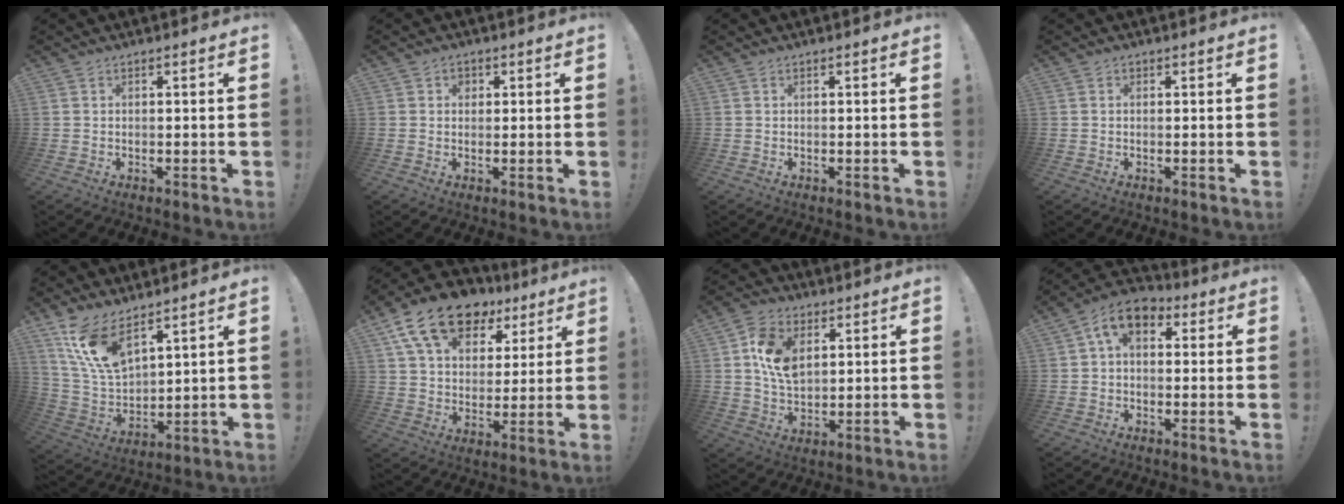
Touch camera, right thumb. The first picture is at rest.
{"total": 2.1, "force": [0.4, 1.8, 1.0], "torque": [-0.013, 0.001, 0.005]}
{"total": 0.0}
{"total": 0.0}
{"total": 13.7, "force": [9.6, 5.9, 7.8], "torque": [-0.170, -0.057, 0.186]}
{"total": 18.3, "force": [11.1, 10.5, 10.1], "torque": [-0.167, -0.063, 0.202]}
{"total": 12.3, "force": [4.1, 8.6, 7.7], "torque": [-0.139, -0.001, 0.079]}
{"total": 8.8, "force": [3.2, 5.4, 6.2], "torque": [-0.110, 0.003, 0.066]}